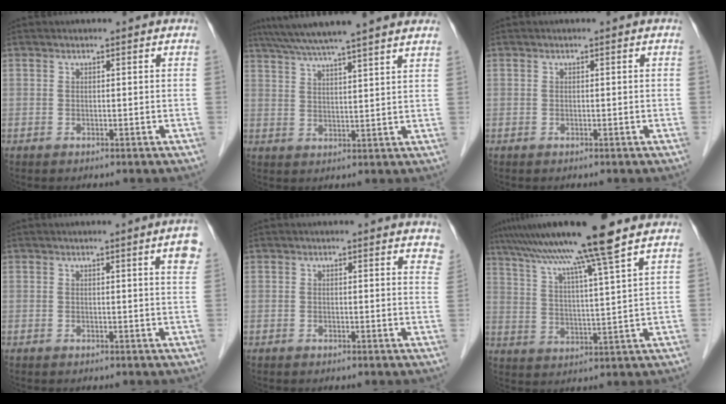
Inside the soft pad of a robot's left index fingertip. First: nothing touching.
{"total": 17.3, "force": [14.8, 0.2, 8.9], "torque": [-0.151, 0.044, 0.204]}
{"total": 0.0}
{"total": 3.4, "force": [1.6, 0.0, 3.0], "torque": [-0.029, -0.002, 0.016]}
{"total": 4.6, "force": [4.0, 1.6, 1.8], "torque": [-0.001, -0.007, 0.024]}
{"total": 14.0, "force": [10.8, -2.2, 8.6], "torque": [-0.146, 0.015, 0.169]}